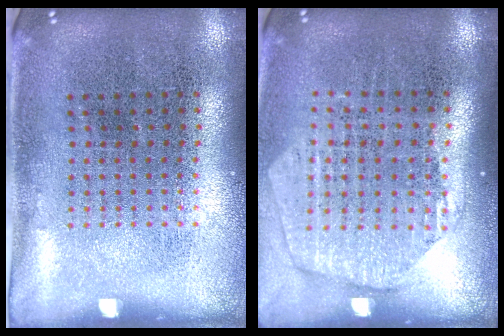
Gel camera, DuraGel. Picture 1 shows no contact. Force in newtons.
{"total": 1.7, "press": 1.5, "slide": 0.8}